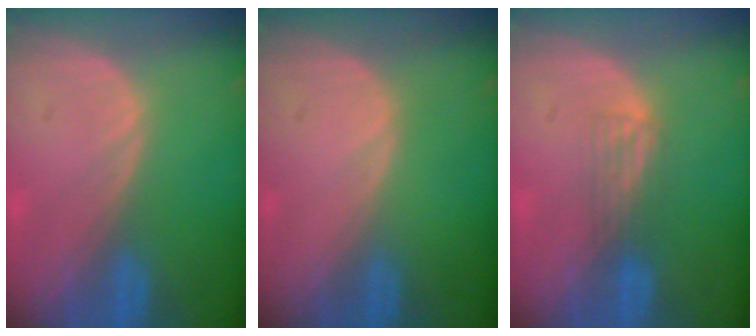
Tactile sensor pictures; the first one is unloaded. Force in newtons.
{"total": 0.0}
{"total": 2.5, "press": 2.2, "slide": 1.3}